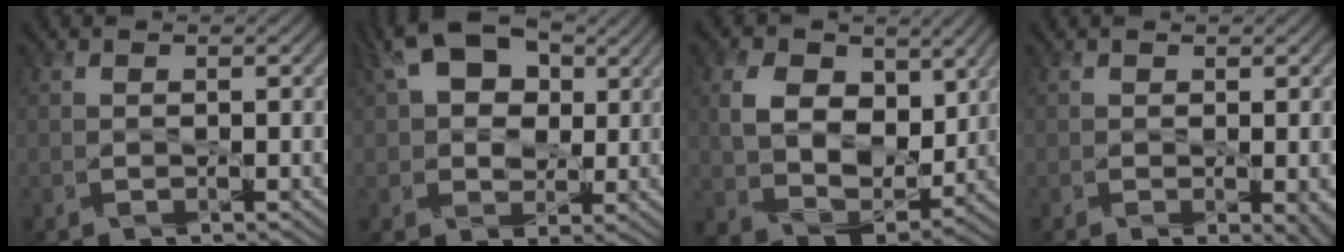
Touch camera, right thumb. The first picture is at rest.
{"total": 9.8, "force": [3.8, 6.6, 6.2], "torque": [-0.133, 0.026, 0.051]}
{"total": 10.5, "force": [2.6, 7.5, 6.8], "torque": [-0.163, -0.008, 0.042]}
{"total": 2.1, "force": [-0.3, 0.9, 1.9], "torque": [-0.024, -0.005, -0.003]}